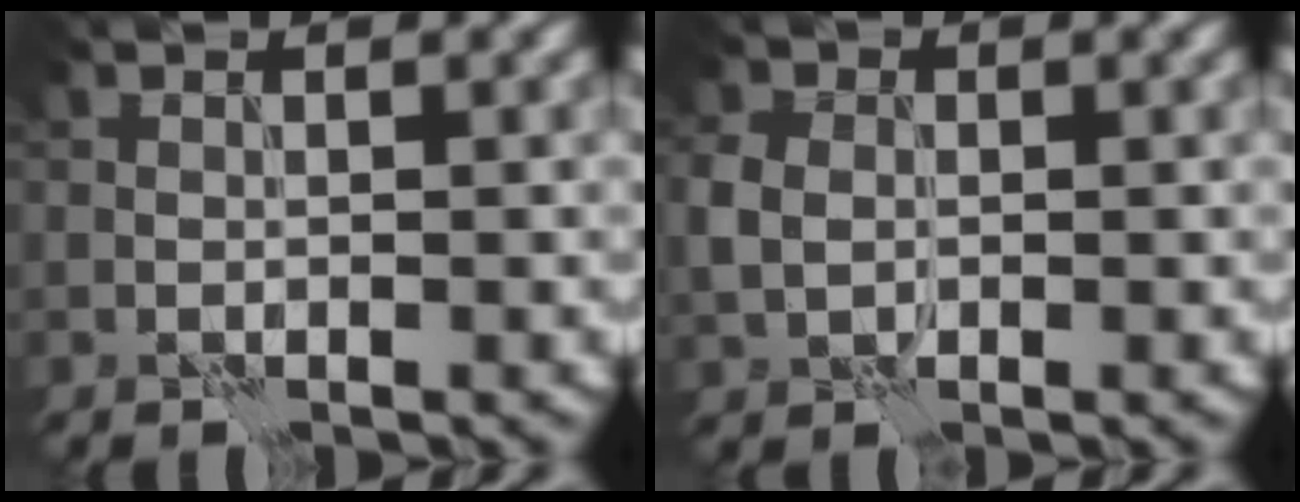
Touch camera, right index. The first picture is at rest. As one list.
[{"total": 3.0, "force": [0.0, 2.4, 1.8], "torque": [-0.049, 0.003, -0.001]}]